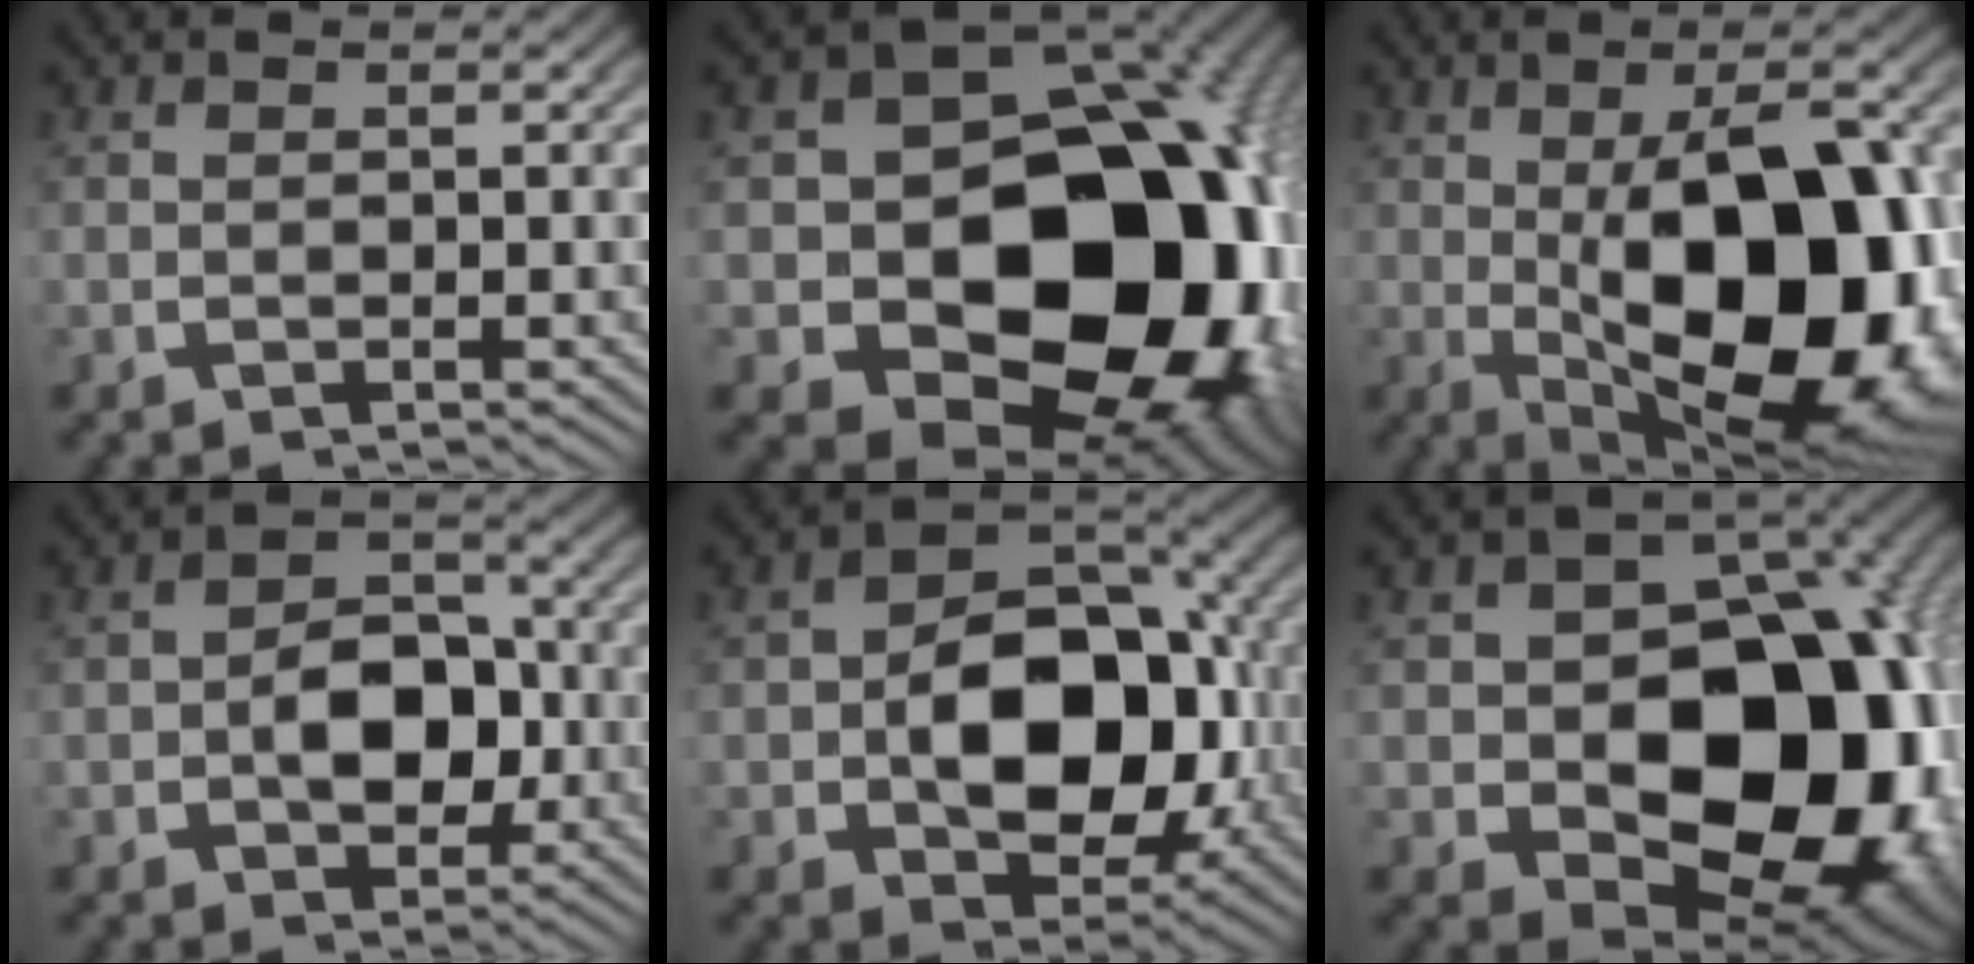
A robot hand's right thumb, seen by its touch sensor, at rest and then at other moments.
{"total": 29.8, "force": [-3.3, 20.1, 21.8], "torque": [-0.354, -0.105, -0.010]}
{"total": 20.7, "force": [-3.2, 11.4, 17.0], "torque": [-0.273, -0.060, -0.012]}
{"total": 6.2, "force": [-0.8, 4.3, 4.3], "torque": [-0.071, -0.016, -0.006]}
{"total": 12.4, "force": [-1.2, 8.3, 9.1], "torque": [-0.166, -0.026, -0.008]}
{"total": 23.3, "force": [-2.6, 15.5, 17.2], "torque": [-0.280, -0.086, -0.002]}